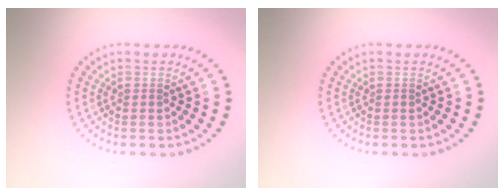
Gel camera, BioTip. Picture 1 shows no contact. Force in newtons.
{"total": 0.0}